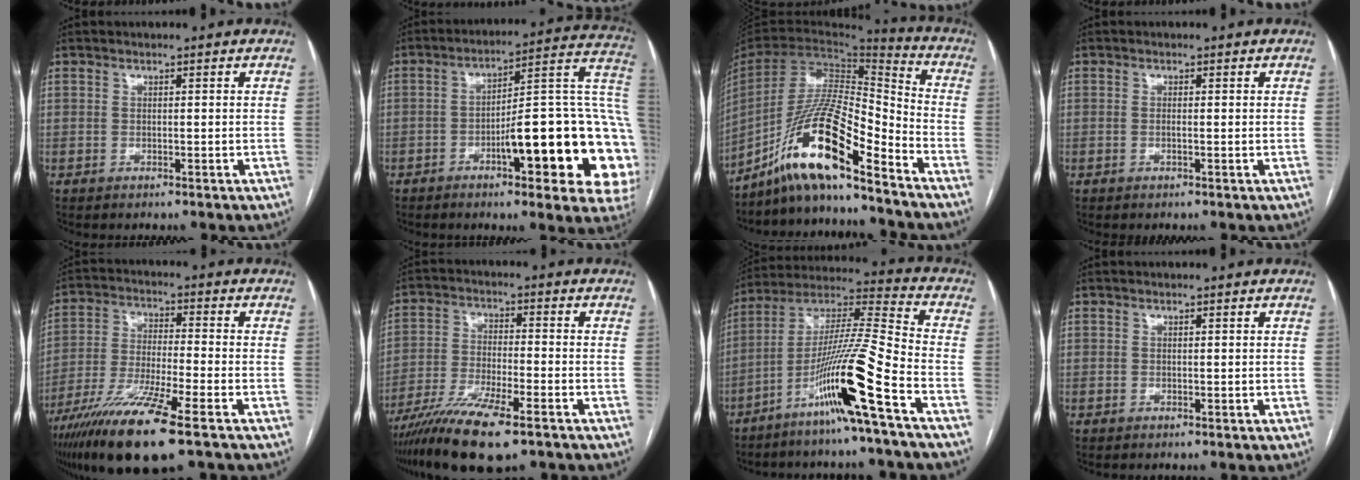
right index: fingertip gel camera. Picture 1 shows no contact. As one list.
[{"total": 24.0, "force": [-5.1, 4.6, 23.0], "torque": [-0.210, 0.026, -0.061]}, {"total": 16.9, "force": [-12.3, 1.2, 11.6], "torque": [-0.225, 0.005, -0.228]}, {"total": 0.6, "force": [-0.1, 0.0, 0.6], "torque": [-0.013, 0.000, -0.001]}, {"total": 14.5, "force": [-9.1, 0.6, 11.3], "torque": [-0.233, -0.039, -0.168]}, {"total": 13.4, "force": [-9.2, 1.9, 9.5], "torque": [-0.184, -0.033, -0.162]}, {"total": 16.2, "force": [-8.2, -1.7, 13.8], "torque": [-0.268, -0.015, -0.157]}, {"total": 0.0}]